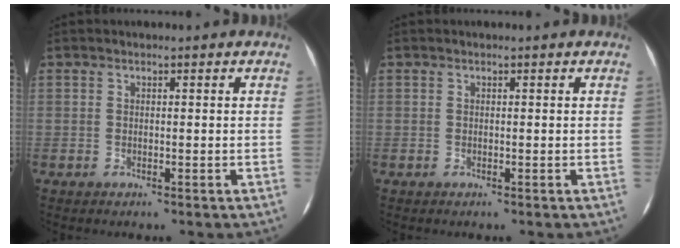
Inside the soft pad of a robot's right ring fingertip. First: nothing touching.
{"total": 0.0}